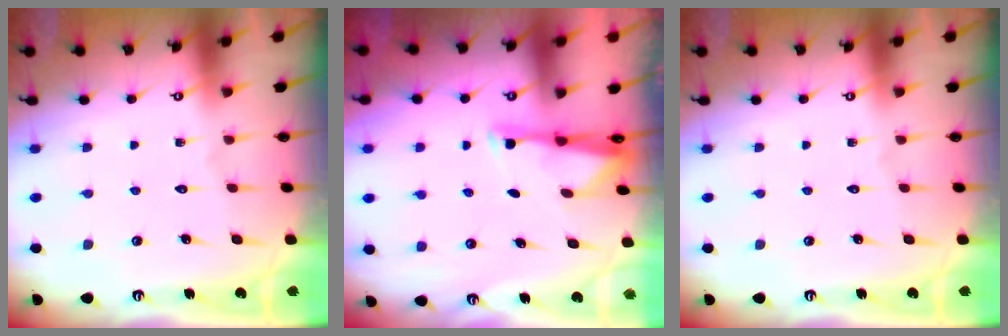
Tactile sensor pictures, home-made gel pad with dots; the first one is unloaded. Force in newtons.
{"total": 2.9, "press": 2.9, "slide": 0.6}
{"total": 0.0}